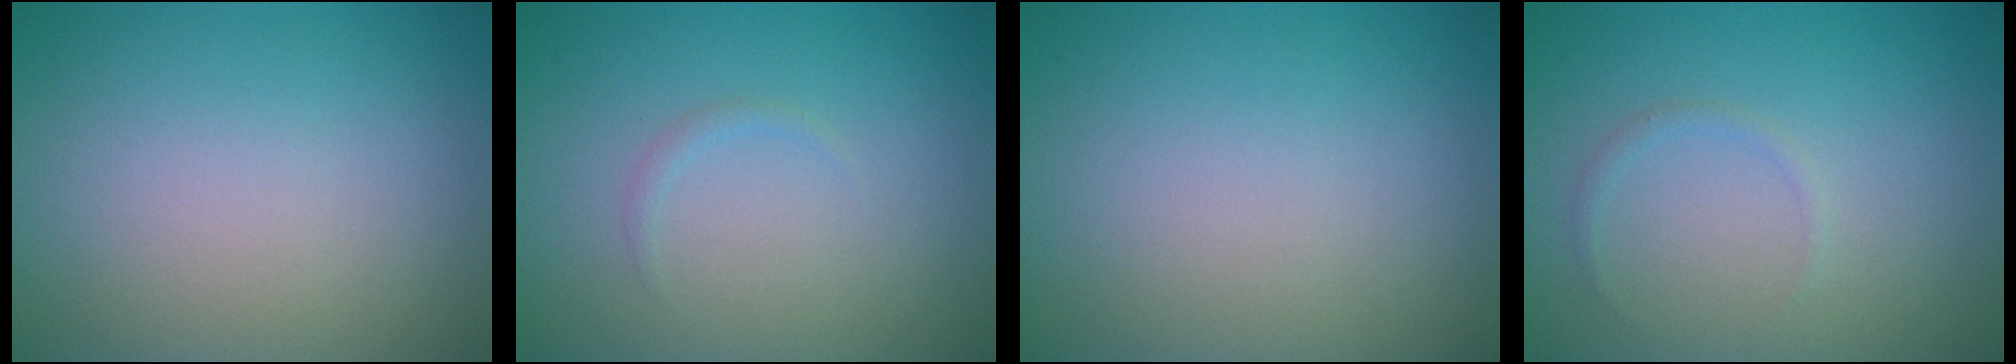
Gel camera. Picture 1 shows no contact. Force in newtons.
{"total": 0.5, "press": 0.5, "slide": 0.0}
{"total": 0.0}
{"total": 0.7, "press": 0.7, "slide": 0.1}